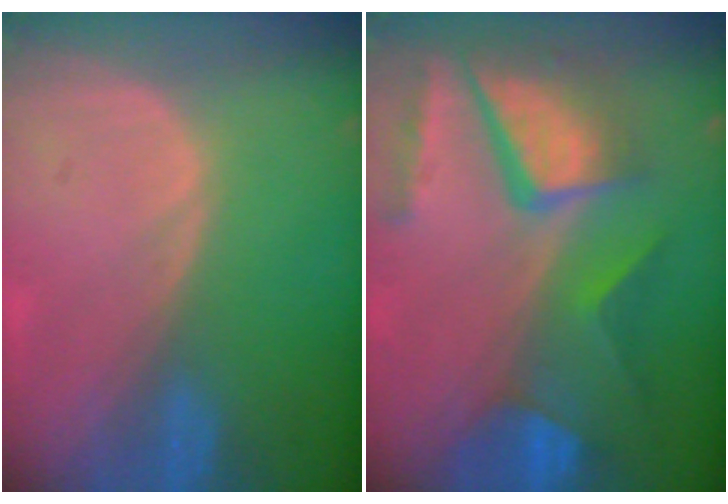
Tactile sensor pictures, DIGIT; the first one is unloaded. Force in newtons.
{"total": 11.4, "press": 9.5, "slide": 6.4}